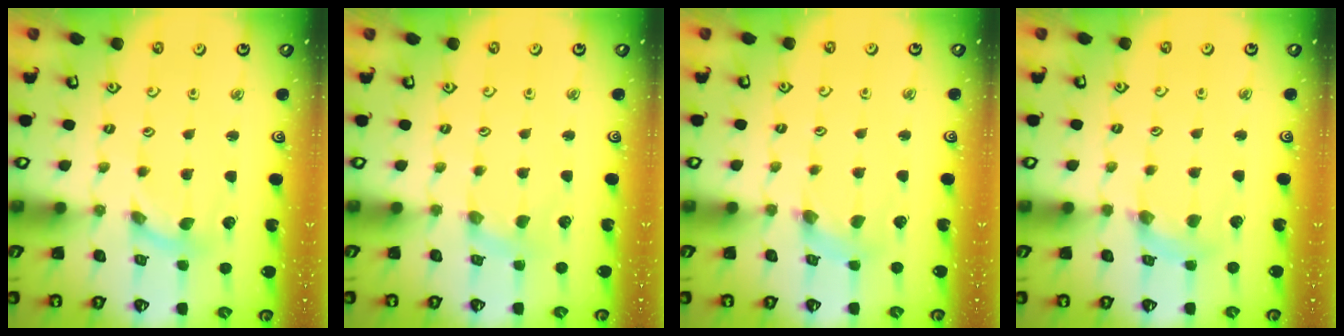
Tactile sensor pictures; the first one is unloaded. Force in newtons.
{"total": 1.3, "press": 1.2, "slide": 0.2}
{"total": 1.2, "press": 1.2, "slide": 0.2}
{"total": 4.1, "press": 4.1, "slide": 0.4}